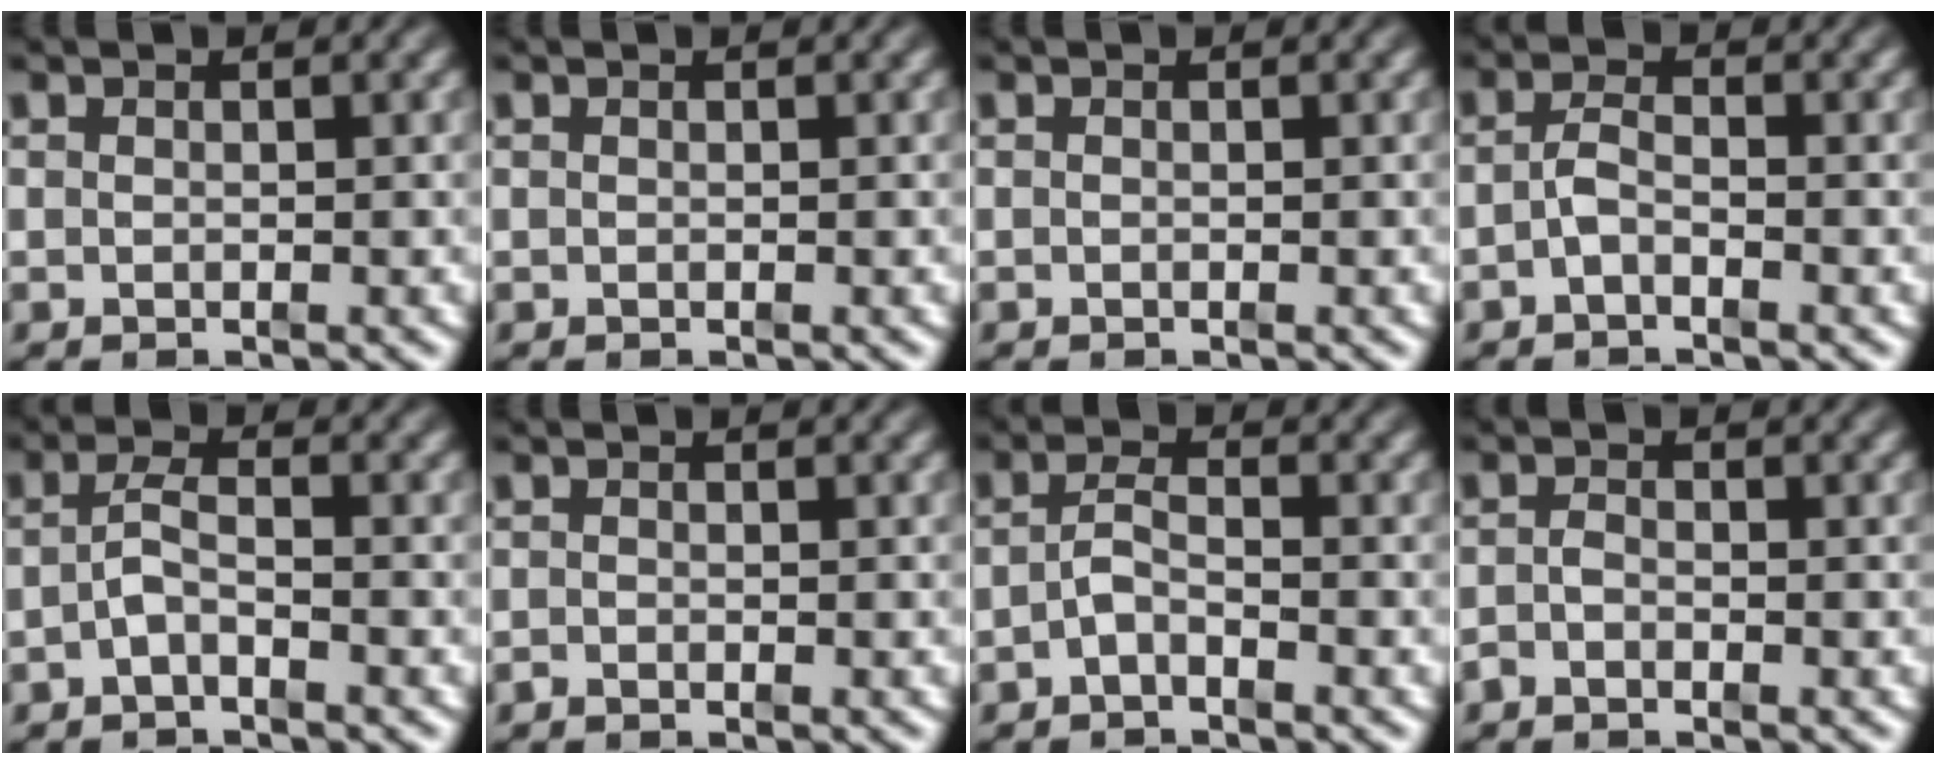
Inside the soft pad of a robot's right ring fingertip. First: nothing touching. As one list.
[{"total": 0.0}, {"total": 0.0}, {"total": 1.8, "force": [-1.1, 0.8, 1.3], "torque": [-0.029, -0.006, -0.020]}, {"total": 2.3, "force": [-1.2, 0.9, 1.8], "torque": [-0.038, -0.004, -0.023]}, {"total": 0.7, "force": [-0.7, -0.1, 0.1], "torque": [-0.001, -0.006, -0.011]}, {"total": 2.2, "force": [-1.2, 1.0, 1.5], "torque": [-0.033, -0.006, -0.023]}, {"total": 1.5, "force": [-1.2, 0.7, 0.4], "torque": [-0.013, -0.011, -0.021]}]